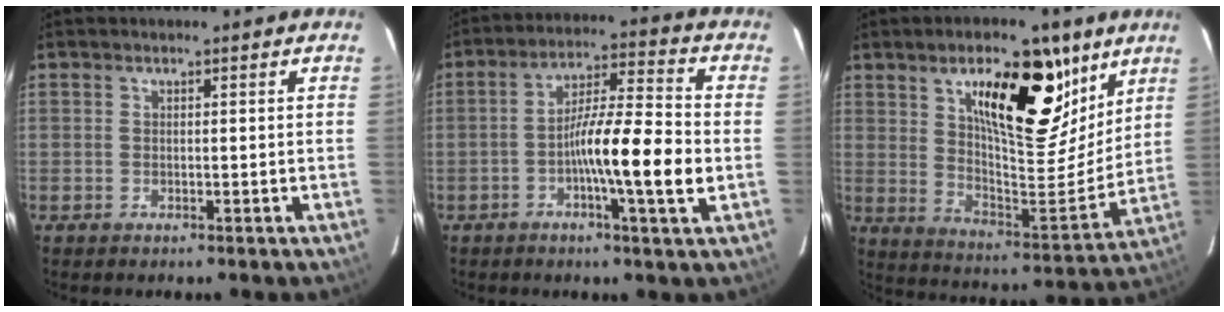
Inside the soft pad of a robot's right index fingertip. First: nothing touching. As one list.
[{"total": 12.2, "force": [-2.7, 0.3, 11.9], "torque": [-0.200, 0.002, -0.053]}, {"total": 18.6, "force": [9.5, 6.0, 14.8], "torque": [-0.215, -0.005, 0.158]}]